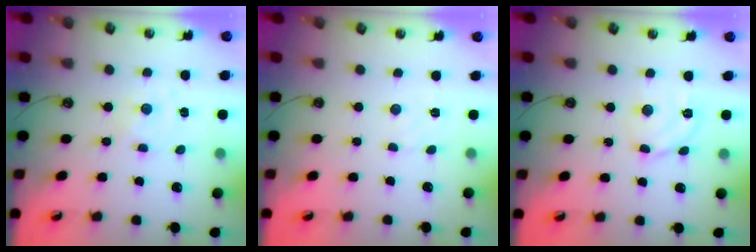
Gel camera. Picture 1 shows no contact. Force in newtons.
{"total": 3.0, "press": 3.0, "slide": 0.5}
{"total": 9.8, "press": 9.8, "slide": 1.1}